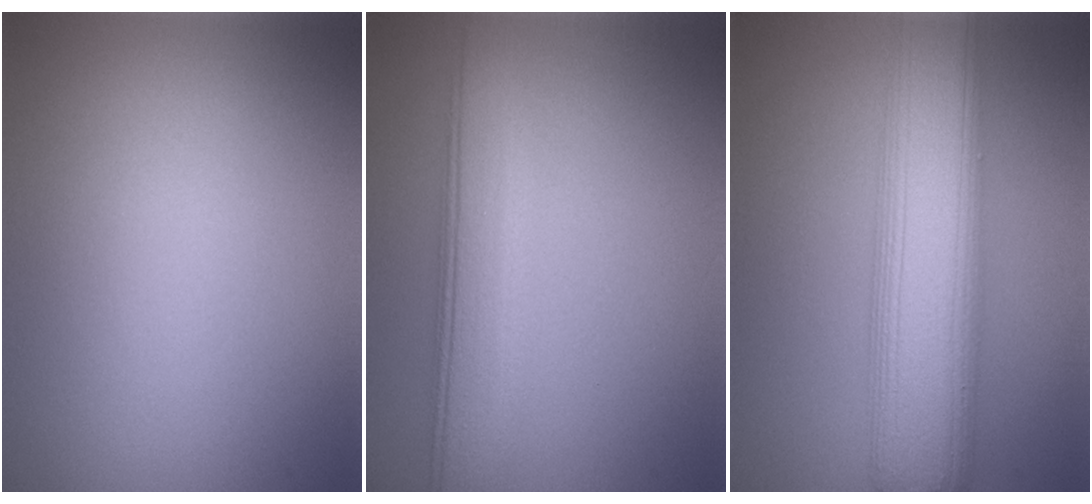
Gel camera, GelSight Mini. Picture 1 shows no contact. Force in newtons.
{"total": 5.5, "press": 5.5, "slide": 0.0}
{"total": 10.2, "press": 10.2, "slide": 0.2}